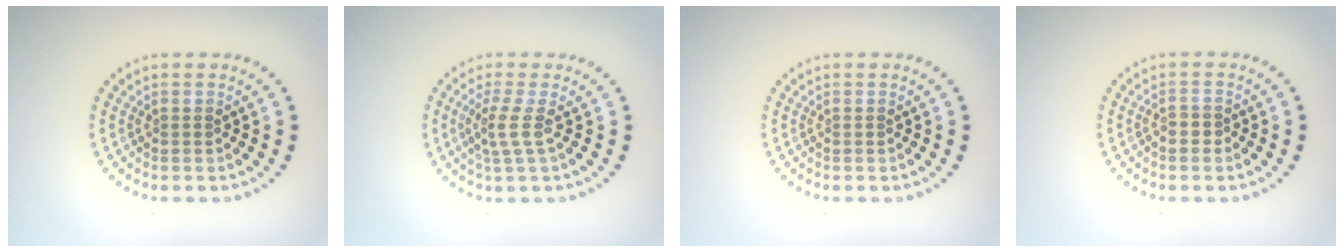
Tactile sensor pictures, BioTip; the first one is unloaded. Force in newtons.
{"total": 2.2, "press": 1.5, "slide": 1.6}
{"total": 0.0}
{"total": 1.3, "press": 1.2, "slide": 0.5}